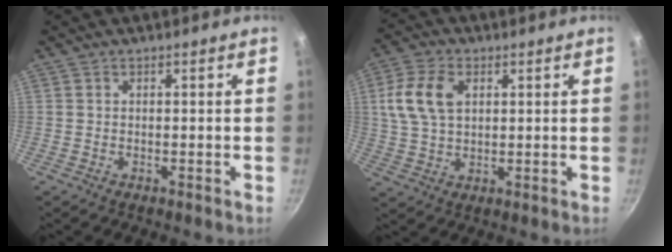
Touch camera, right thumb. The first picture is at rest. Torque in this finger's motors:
{"motor_torque": [-0.82, 1.02, 0.18, -0.07, 0.10]}